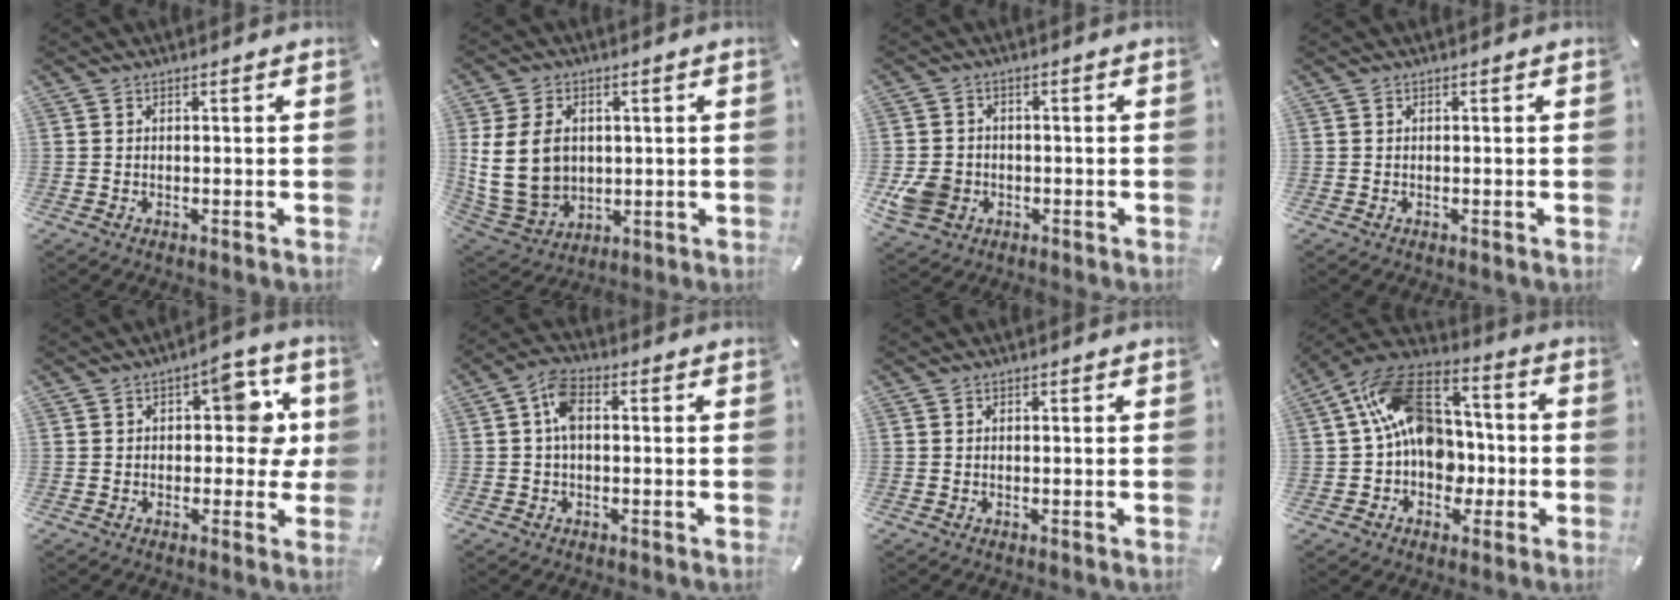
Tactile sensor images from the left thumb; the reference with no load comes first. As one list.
[{"total": 13.9, "force": [1.9, 11.1, 8.2], "torque": [-0.172, -0.009, 0.034]}, {"total": 6.9, "force": [-1.9, 6.0, 2.8], "torque": [-0.065, 0.008, -0.034]}, {"total": 0.0}, {"total": 10.7, "force": [2.2, 6.2, 8.5], "torque": [-0.096, -0.004, 0.032]}, {"total": 5.5, "force": [0.3, 3.1, 4.6], "torque": [-0.100, 0.008, 0.003]}, {"total": 0.0}, {"total": 17.8, "force": [1.1, 13.8, 11.2], "torque": [-0.197, 0.000, 0.023]}]